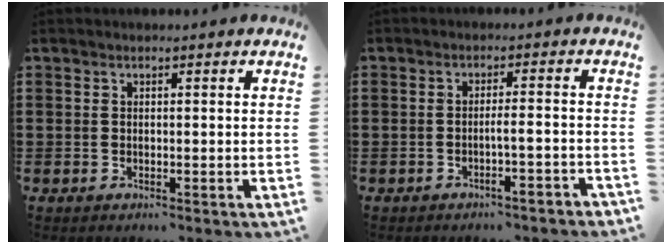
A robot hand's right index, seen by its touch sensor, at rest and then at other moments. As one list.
[{"total": 2.7, "force": [-1.6, 0.0, 2.2], "torque": [-0.042, -0.002, -0.033]}]